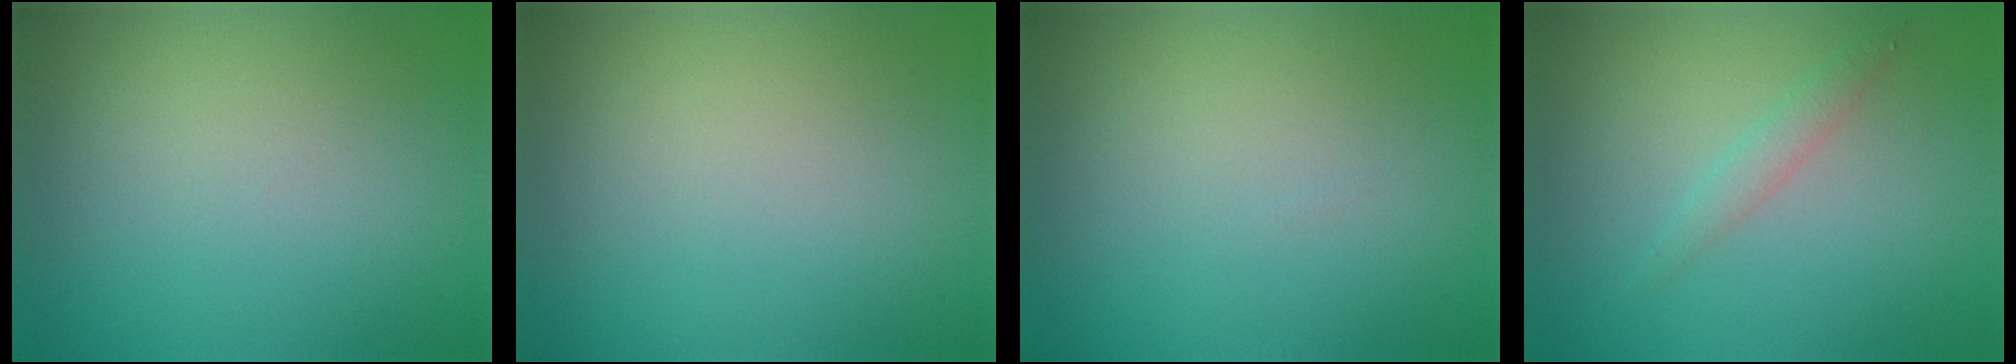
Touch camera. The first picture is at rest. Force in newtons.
{"total": 0.0}
{"total": 0.0}
{"total": 1.4, "press": 1.4, "slide": 0.0}